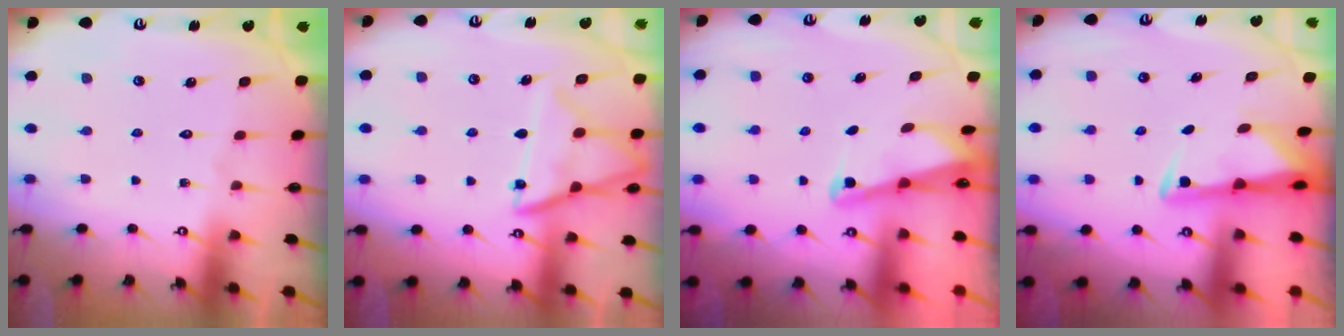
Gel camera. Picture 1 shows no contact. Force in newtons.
{"total": 13.9, "press": 13.8, "slide": 1.4}
{"total": 2.2, "press": 2.2, "slide": 0.3}
{"total": 3.1, "press": 3.0, "slide": 0.6}